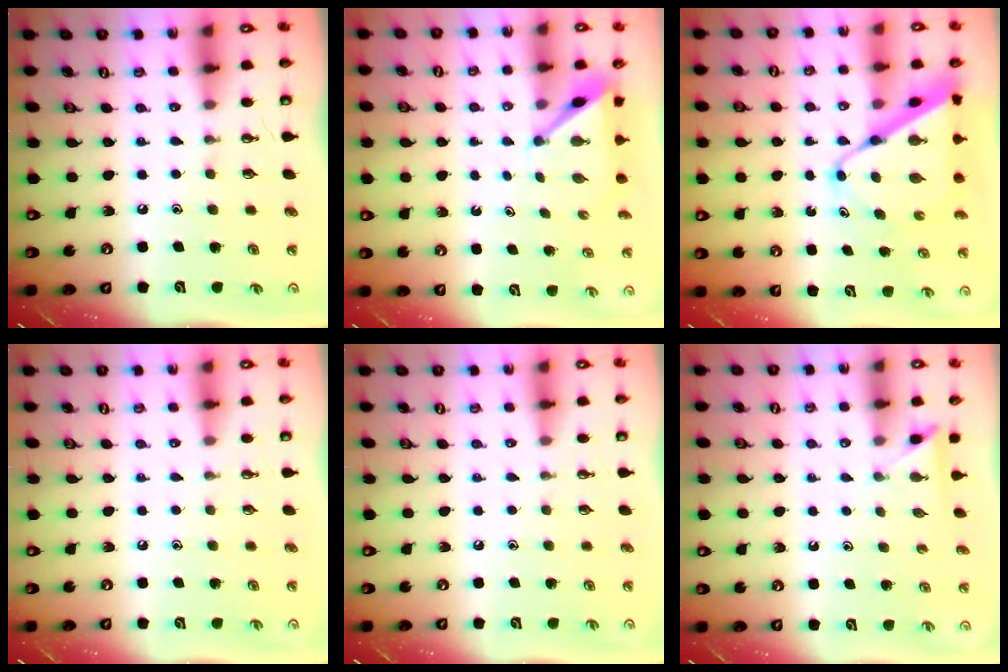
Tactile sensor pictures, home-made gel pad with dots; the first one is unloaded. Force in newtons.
{"total": 5.2, "press": 5.1, "slide": 0.5}
{"total": 11.6, "press": 11.5, "slide": 1.0}
{"total": 0.0}
{"total": 0.0}
{"total": 2.7, "press": 2.7, "slide": 0.2}